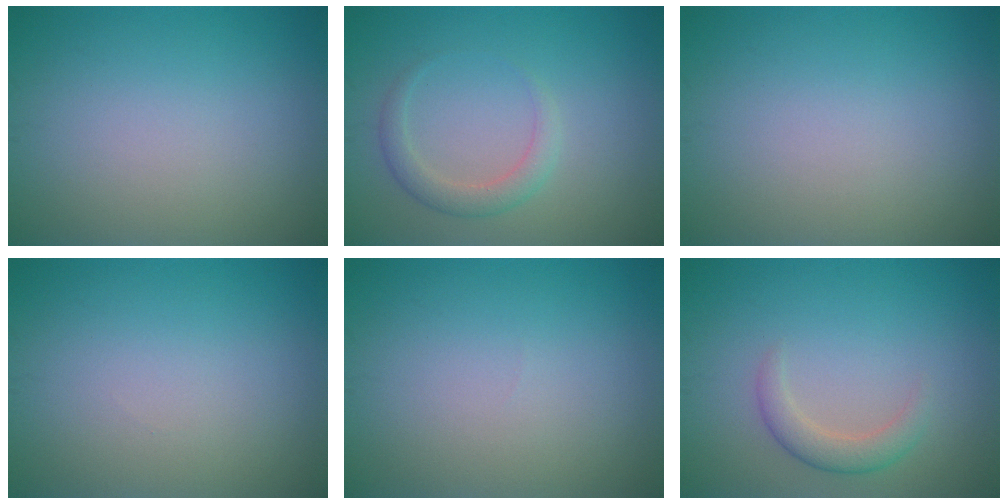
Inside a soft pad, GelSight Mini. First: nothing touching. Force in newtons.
{"total": 2.1, "press": 2.1, "slide": 0.1}
{"total": 0.0}
{"total": 0.0}
{"total": 0.0}
{"total": 2.3, "press": 2.3, "slide": 0.1}